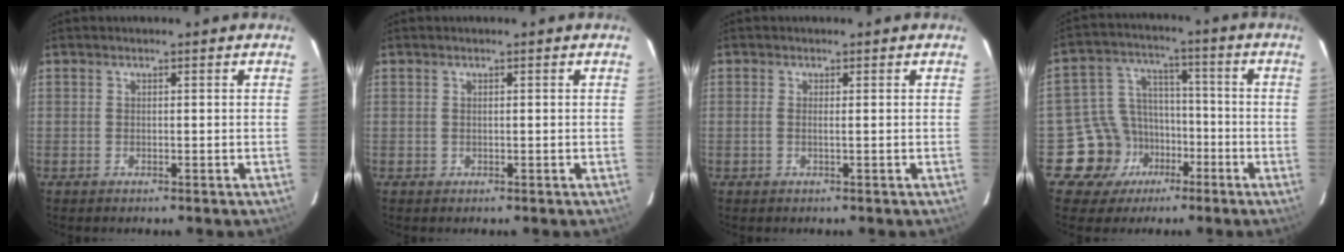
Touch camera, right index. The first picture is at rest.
{"total": 0.0}
{"total": 0.8, "force": [0.0, -0.2, 0.8], "torque": [-0.018, -0.002, -0.003]}
{"total": 10.9, "force": [-5.7, 9.2, 1.6], "torque": [-0.051, 0.043, -0.083]}